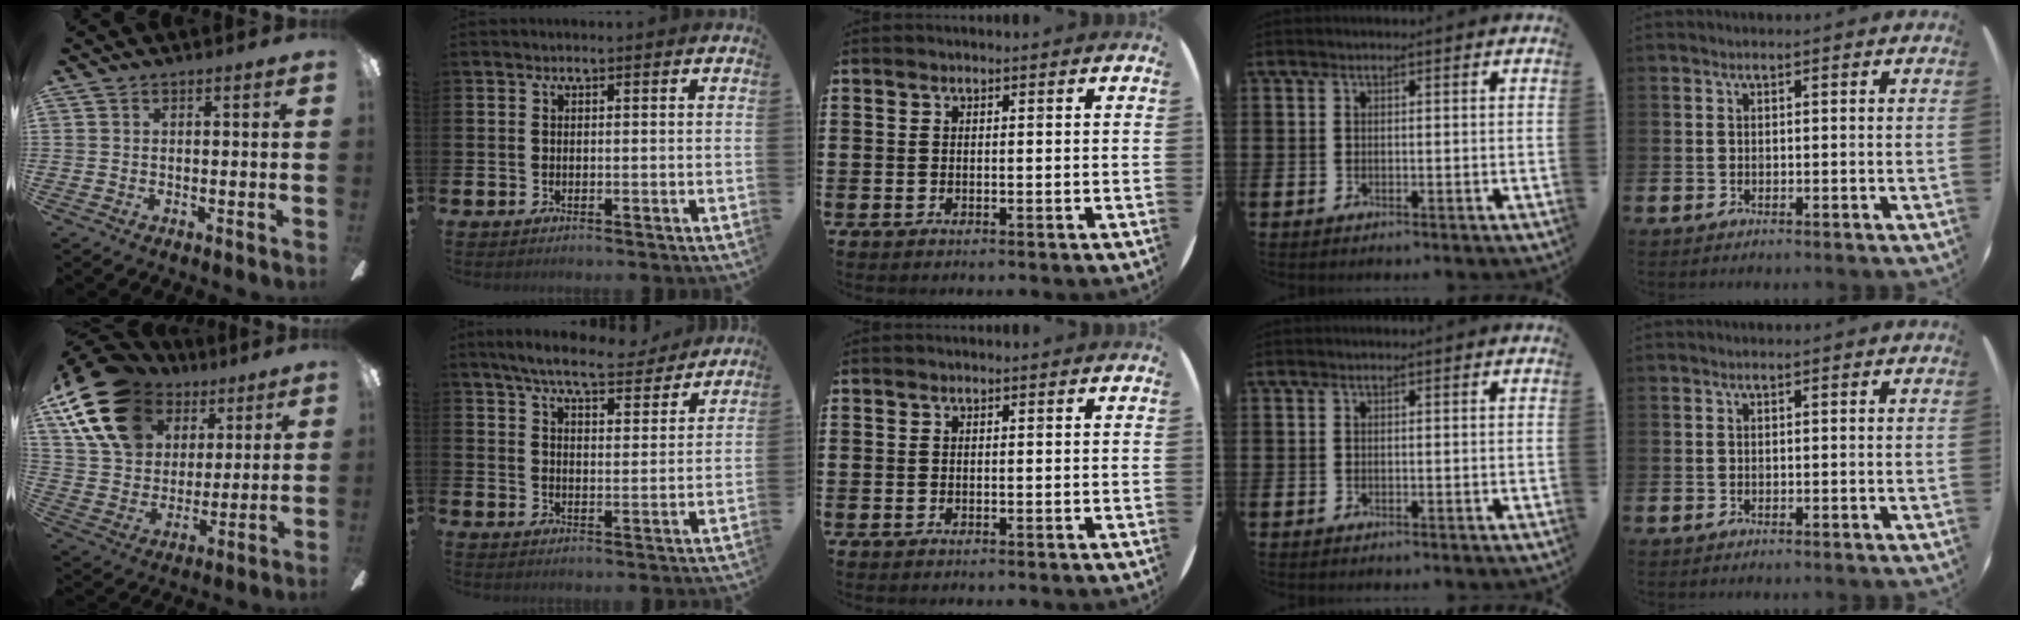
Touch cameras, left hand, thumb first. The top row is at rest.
{"thumb": {"total": 20.4, "force": [10.6, 14.0, 10.3], "torque": [-0.201, -0.036, 0.201]}, "index": {"total": 7.6, "force": [7.1, 1.2, 2.5], "torque": [-0.059, -0.040, 0.122]}}